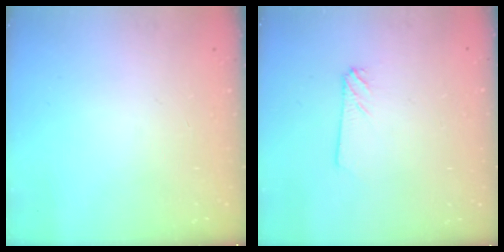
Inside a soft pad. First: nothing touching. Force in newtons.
{"total": 2.4, "press": 2.4, "slide": 0.2}